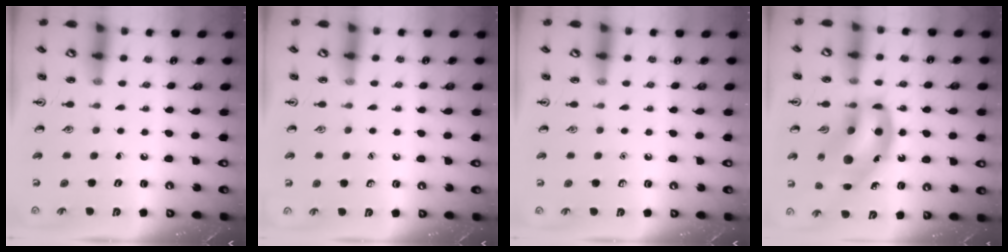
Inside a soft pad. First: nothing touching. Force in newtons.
{"total": 0.0}
{"total": 0.0}
{"total": 19.0, "press": 18.6, "slide": 3.6}